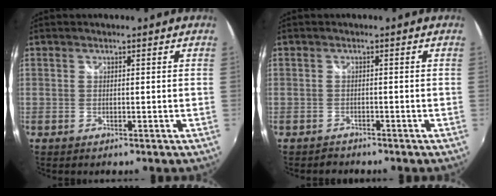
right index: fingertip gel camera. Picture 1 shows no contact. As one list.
[{"total": 1.4, "force": [-1.3, 0.6, -0.2], "torque": [-0.002, 0.002, -0.021]}]